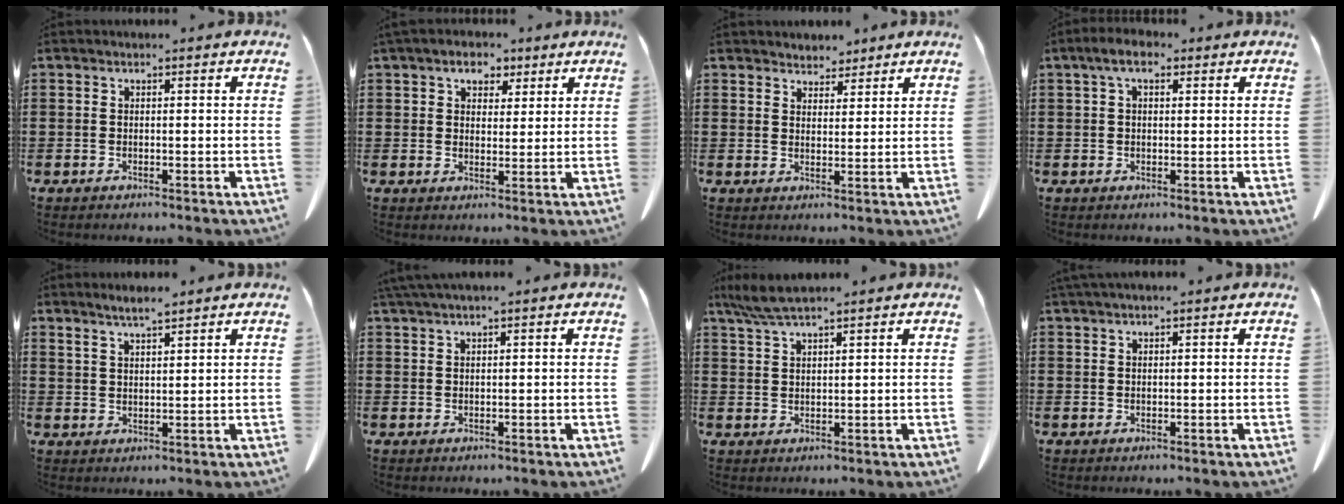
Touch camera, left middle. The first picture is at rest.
{"total": 4.4, "force": [2.9, 3.0, 1.5], "torque": [-0.040, 0.010, 0.049]}
{"total": 3.5, "force": [3.2, 1.2, -0.3], "torque": [-0.006, -0.004, 0.063]}
{"total": 4.0, "force": [1.9, 1.6, 3.1], "torque": [-0.066, 0.010, 0.033]}
{"total": 2.7, "force": [2.4, 0.0, 1.1], "torque": [-0.027, 0.000, 0.044]}
{"total": 1.5, "force": [1.2, -0.1, 0.8], "torque": [-0.019, -0.001, 0.024]}
{"total": 4.4, "force": [3.5, 0.3, 2.7], "torque": [-0.060, -0.005, 0.066]}
{"total": 0.8, "force": [0.6, 0.0, 0.5], "torque": [-0.012, 0.001, 0.012]}